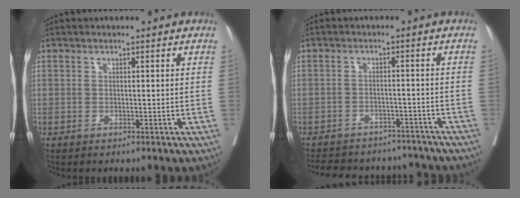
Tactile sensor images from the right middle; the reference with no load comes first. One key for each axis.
{"total": 15.0, "fx": -13.6, "fy": 5.2, "fz": 3.8, "tx": -0.090, "ty": 0.011, "tz": -0.171}